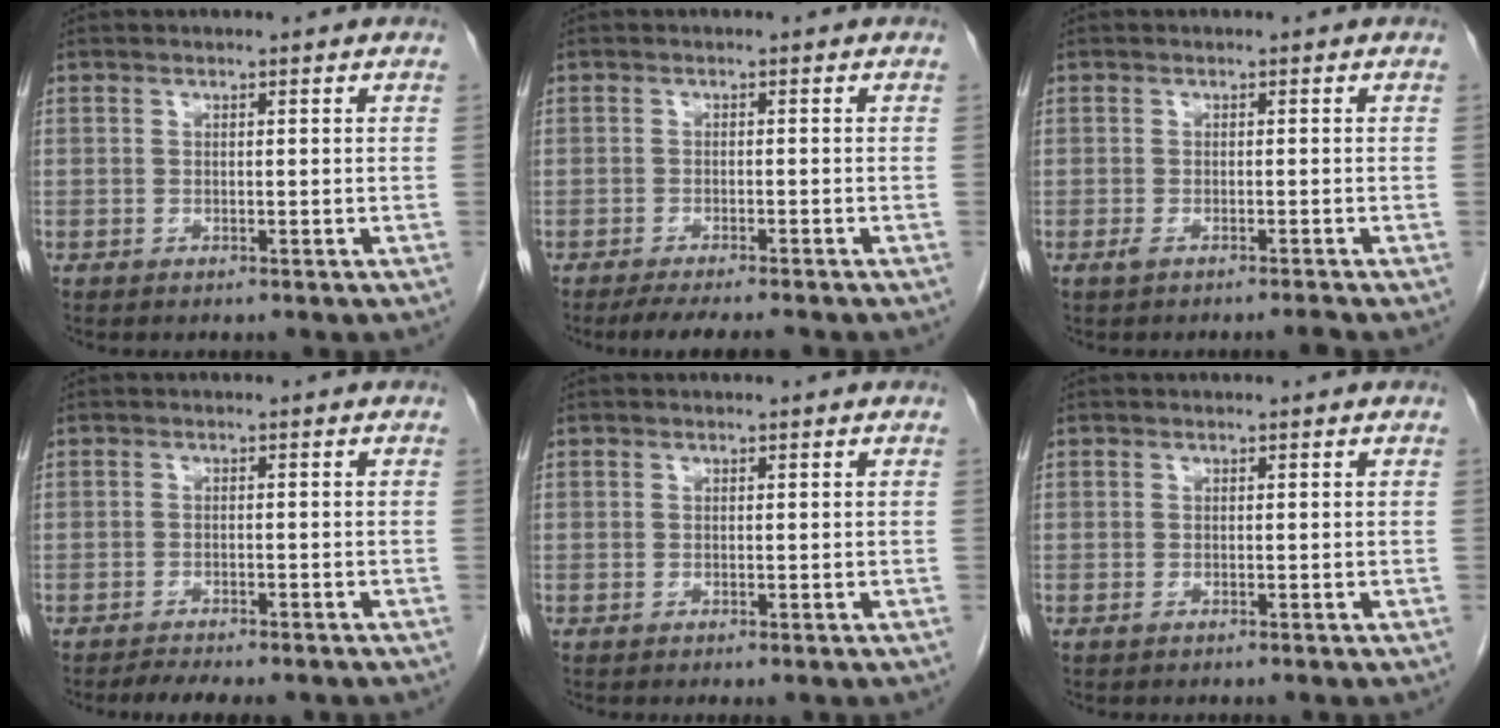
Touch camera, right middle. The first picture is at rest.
{"total": 7.0, "force": [-6.0, 0.7, 3.6], "torque": [-0.045, -0.012, -0.091]}
{"total": 1.6, "force": [-1.3, -0.2, 0.9], "torque": [-0.021, -0.004, -0.025]}
{"total": 5.6, "force": [-4.8, 1.2, 2.6], "torque": [-0.038, -0.003, -0.068]}
{"total": 0.0}
{"total": 0.0}